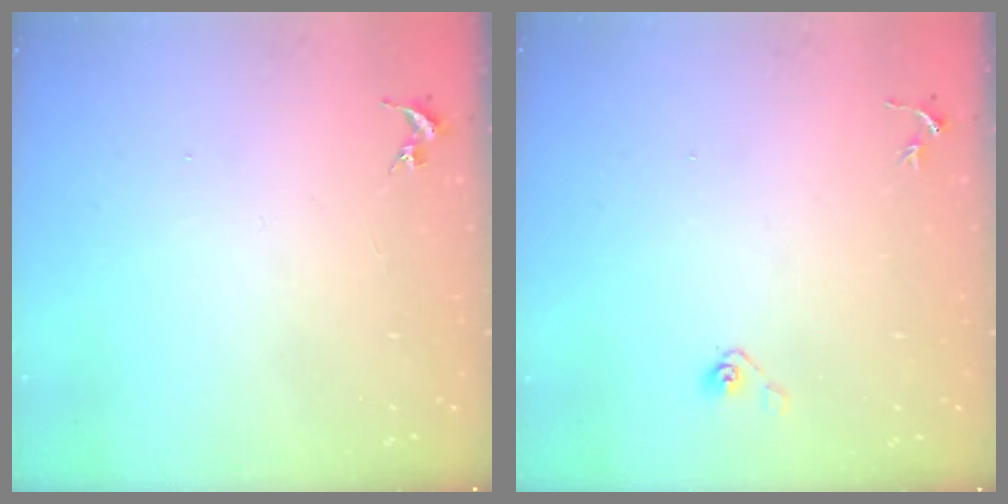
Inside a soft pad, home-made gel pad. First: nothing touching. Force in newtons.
{"total": 3.9, "press": 3.3, "slide": 2.1}